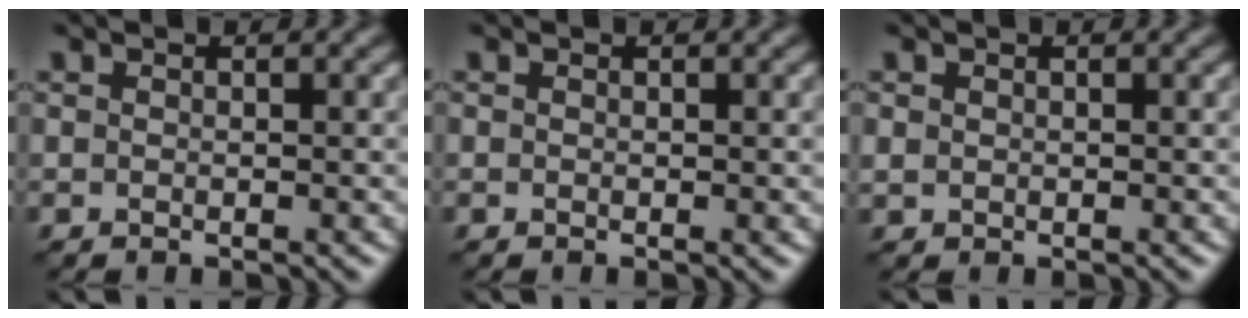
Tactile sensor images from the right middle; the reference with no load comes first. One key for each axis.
{"total": 0.0}
{"total": 0.7, "fx": 0.2, "fy": 0.6, "fz": 0.2, "tx": -0.002, "ty": -0.002, "tz": 0.005}